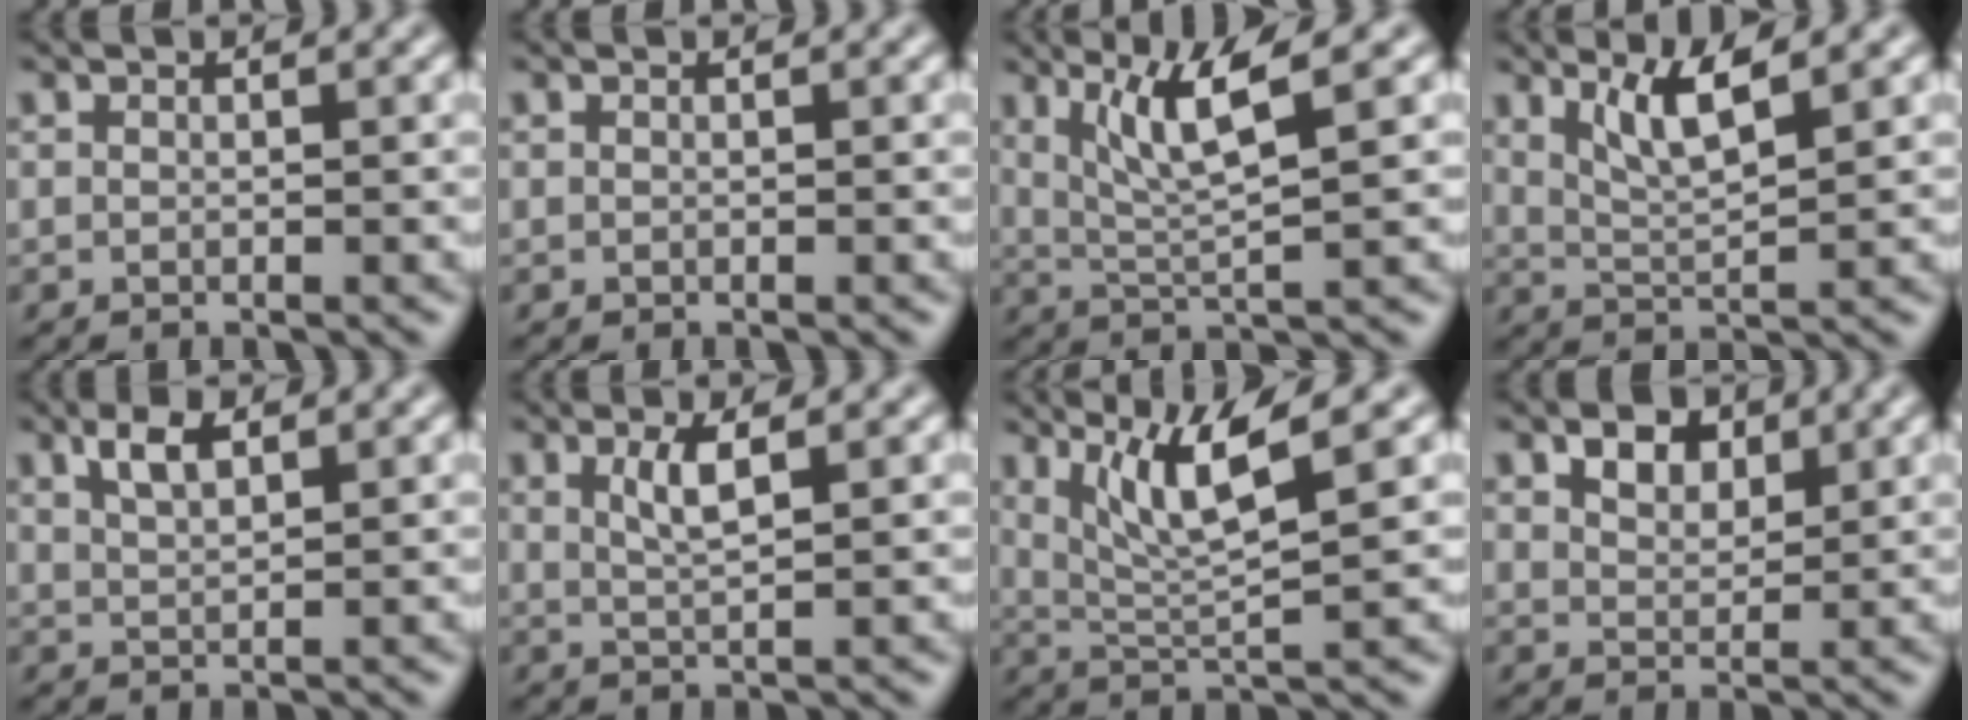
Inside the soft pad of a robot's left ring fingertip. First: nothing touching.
{"total": 0.0}
{"total": 5.1, "force": [2.2, 0.7, 4.6], "torque": [-0.093, -0.003, 0.048]}
{"total": 3.8, "force": [2.2, 0.7, 3.0], "torque": [-0.056, -0.005, 0.046]}
{"total": 2.6, "force": [1.6, 0.9, 1.8], "torque": [-0.037, 0.002, 0.032]}
{"total": 2.4, "force": [1.0, 0.6, 2.1], "torque": [-0.040, -0.002, 0.018]}
{"total": 5.8, "force": [2.8, 0.9, 5.0], "torque": [-0.098, -0.004, 0.057]}
{"total": 2.9, "force": [1.9, 1.6, 1.5], "torque": [-0.033, 0.003, 0.031]}